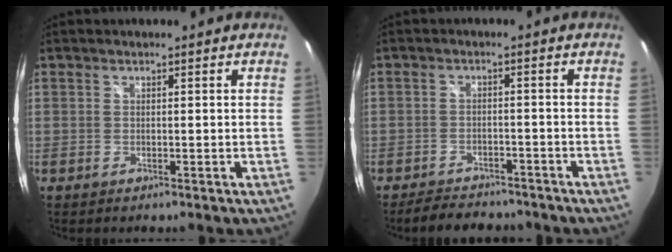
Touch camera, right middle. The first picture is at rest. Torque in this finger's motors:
{"motor_torque": [0.72, -1.17, -0.04, 0.00]}